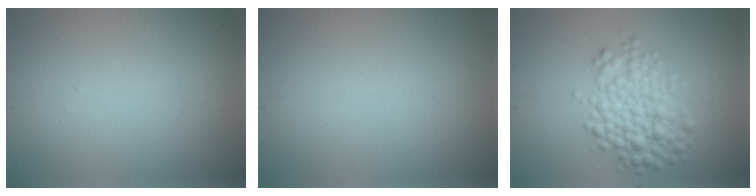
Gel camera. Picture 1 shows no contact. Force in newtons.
{"total": 0.0}
{"total": 4.9, "press": 4.9, "slide": 0.1}